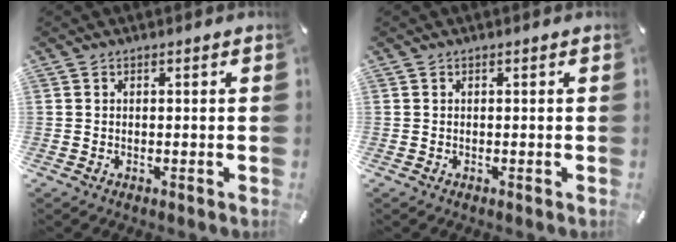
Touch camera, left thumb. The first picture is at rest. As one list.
[{"total": 0.0}]